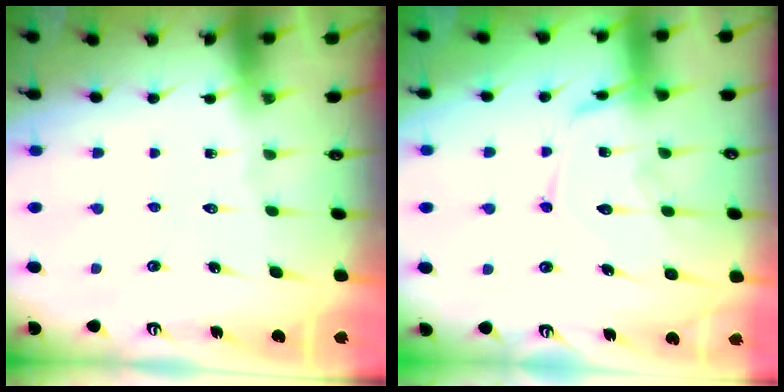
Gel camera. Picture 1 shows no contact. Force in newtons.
{"total": 12.3, "press": 12.3, "slide": 0.7}